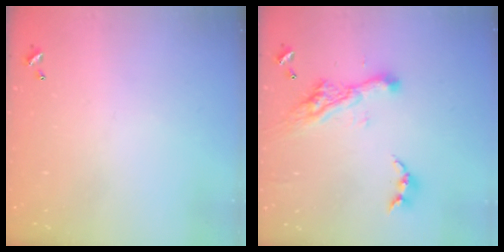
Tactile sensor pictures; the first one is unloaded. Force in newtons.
{"total": 11.0, "press": 10.9, "slide": 1.2}